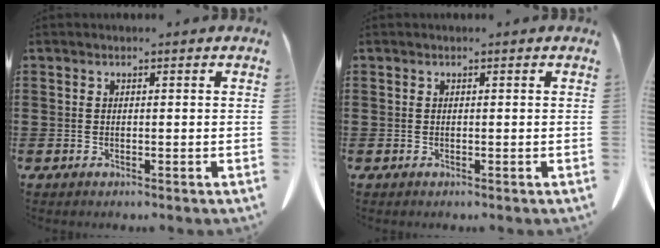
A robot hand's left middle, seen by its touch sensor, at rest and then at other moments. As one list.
[{"total": 0.0}]